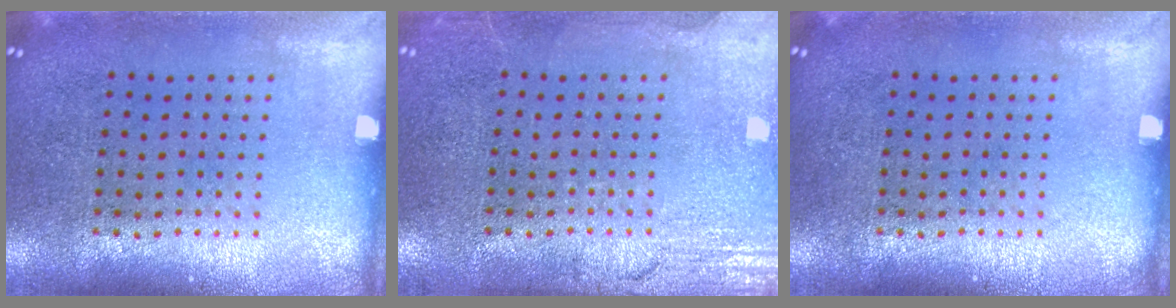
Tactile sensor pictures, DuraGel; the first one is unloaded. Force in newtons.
{"total": 3.0, "press": 3.0, "slide": 0.4}
{"total": 0.0}